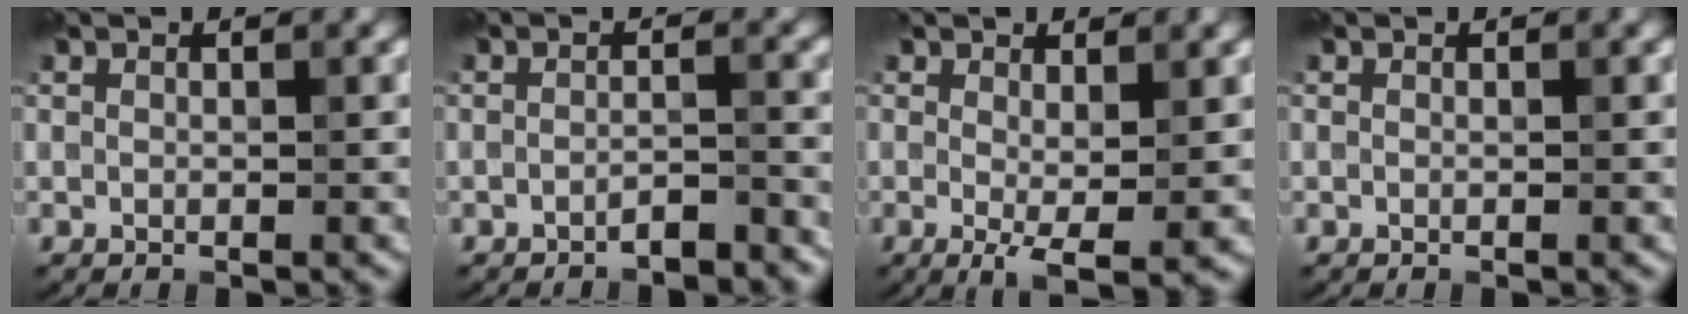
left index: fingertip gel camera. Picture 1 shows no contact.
{"total": 2.0, "force": [-1.8, 0.3, 1.0], "torque": [-0.009, 0.006, -0.033]}
{"total": 3.4, "force": [0.1, 0.9, 3.2], "torque": [-0.056, -0.012, 0.002]}
{"total": 0.0}